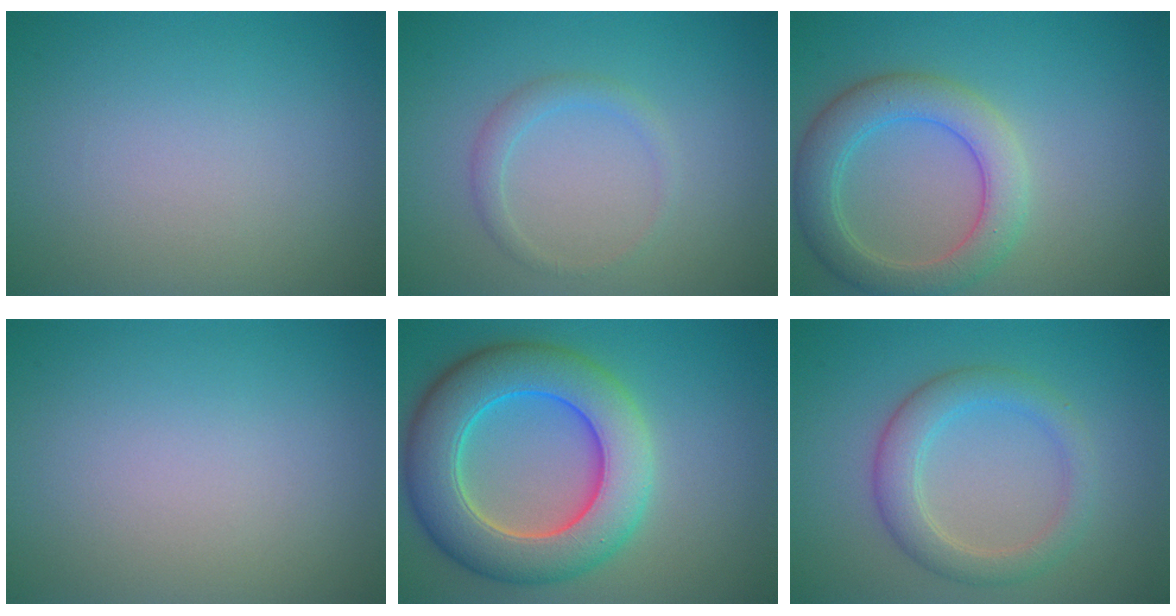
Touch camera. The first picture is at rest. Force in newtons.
{"total": 1.5, "press": 1.5, "slide": 0.1}
{"total": 5.0, "press": 5.0, "slide": 0.5}
{"total": 0.0}
{"total": 9.7, "press": 9.7, "slide": 0.2}
{"total": 3.6, "press": 3.6, "slide": 0.1}